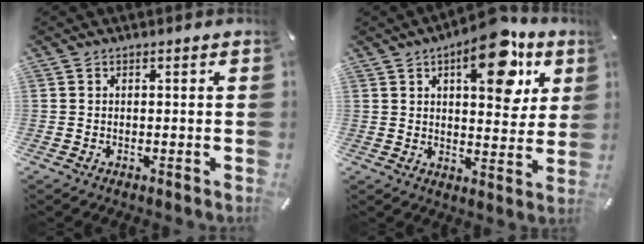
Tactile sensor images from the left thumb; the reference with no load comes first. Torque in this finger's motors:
{"motor_torque": [1.33, 1.88, 1.84, -0.93, 0.43]}